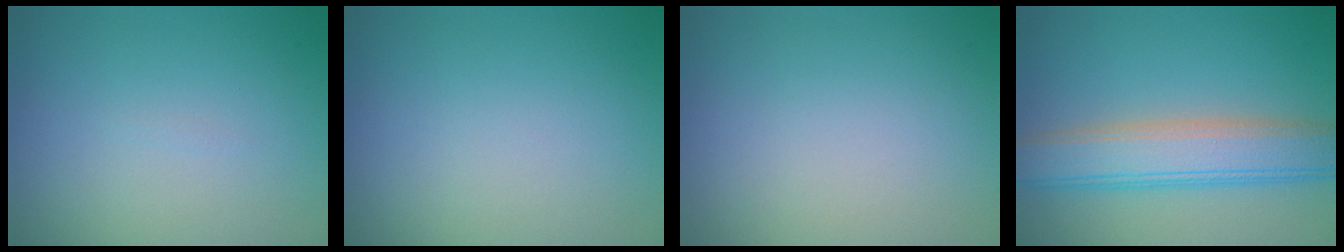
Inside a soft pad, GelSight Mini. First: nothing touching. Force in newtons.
{"total": 0.0}
{"total": 0.0}
{"total": 6.3, "press": 6.3, "slide": 0.2}